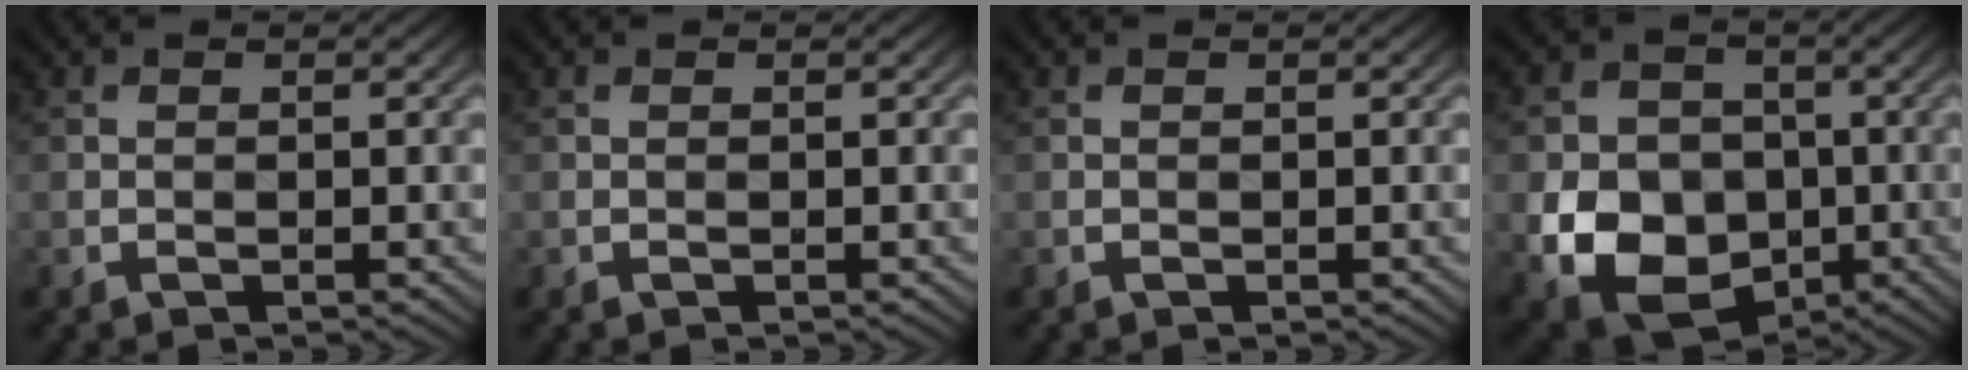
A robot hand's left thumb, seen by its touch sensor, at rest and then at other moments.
{"total": 0.0}
{"total": 0.0}
{"total": 10.6, "force": [-2.0, 8.9, 5.4], "torque": [-0.125, -0.040, -0.037]}